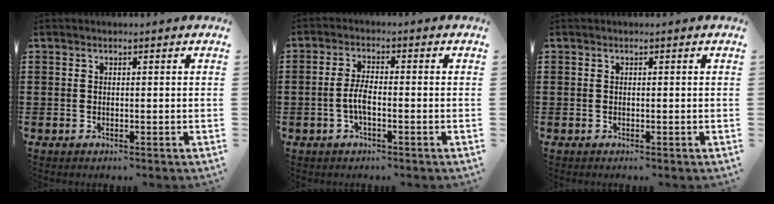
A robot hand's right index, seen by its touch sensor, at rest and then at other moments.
{"total": 3.6, "force": [-1.0, 1.2, 3.3], "torque": [-0.081, -0.002, -0.027]}
{"total": 0.0}